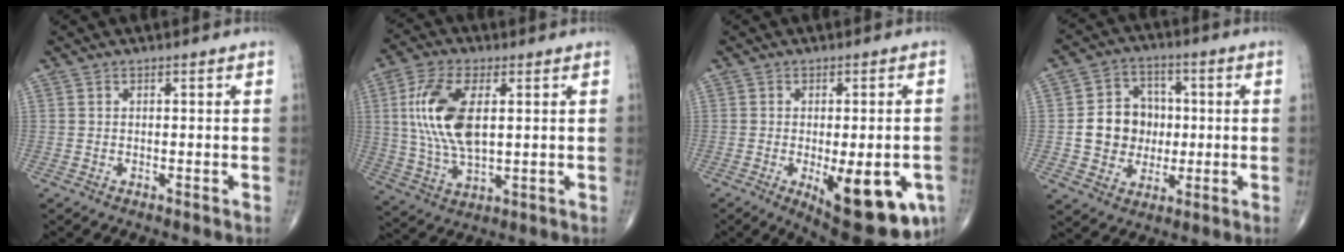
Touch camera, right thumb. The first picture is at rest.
{"total": 14.2, "force": [2.6, 6.8, 12.2], "torque": [-0.249, -0.005, 0.054]}
{"total": 17.0, "force": [-5.6, 6.5, 14.7], "torque": [-0.149, -0.008, -0.057]}
{"total": 11.1, "force": [-0.3, 9.8, 5.3], "torque": [-0.046, 0.017, -0.004]}